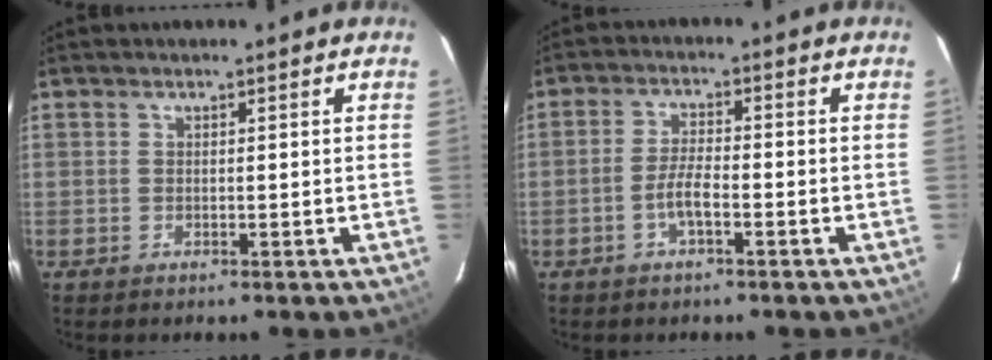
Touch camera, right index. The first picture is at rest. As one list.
[{"total": 3.7, "force": [-1.9, 0.8, 3.1], "torque": [-0.071, 0.006, -0.036]}]